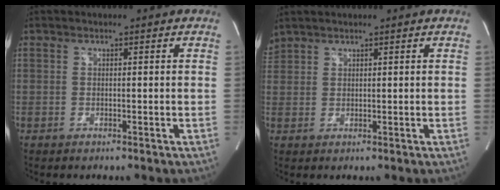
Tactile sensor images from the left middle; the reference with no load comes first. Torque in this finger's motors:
{"motor_torque": [0.30, -0.69, 0.08, 0.00]}